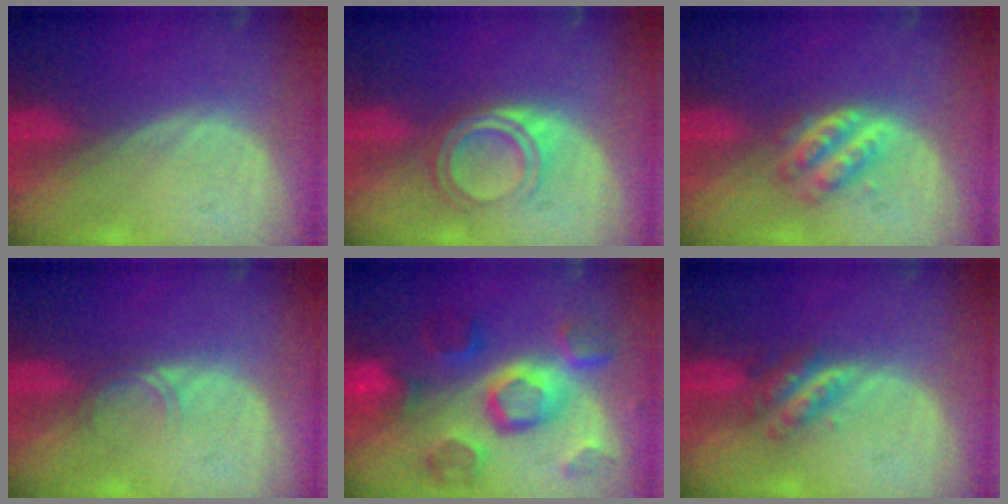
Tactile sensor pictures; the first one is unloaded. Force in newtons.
{"total": 4.4, "press": 4.4, "slide": 0.4}
{"total": 4.8, "press": 4.4, "slide": 1.9}
{"total": 1.7, "press": 1.7, "slide": 0.3}
{"total": 11.6, "press": 10.0, "slide": 5.8}
{"total": 4.7, "press": 4.3, "slide": 2.0}